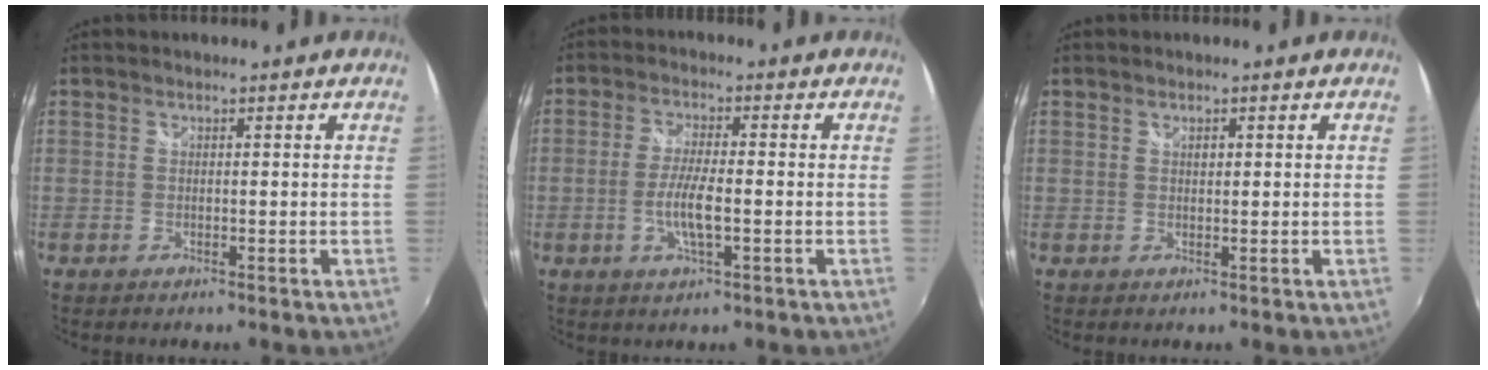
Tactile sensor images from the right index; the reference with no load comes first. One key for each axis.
{"total": 5.8, "fx": -1.5, "fy": 1.0, "fz": 5.5, "tx": -0.111, "ty": -0.005, "tz": -0.029}
{"total": 0.8, "fx": 0.5, "fy": 0.4, "fz": 0.5, "tx": -0.008, "ty": 0.002, "tz": 0.009}